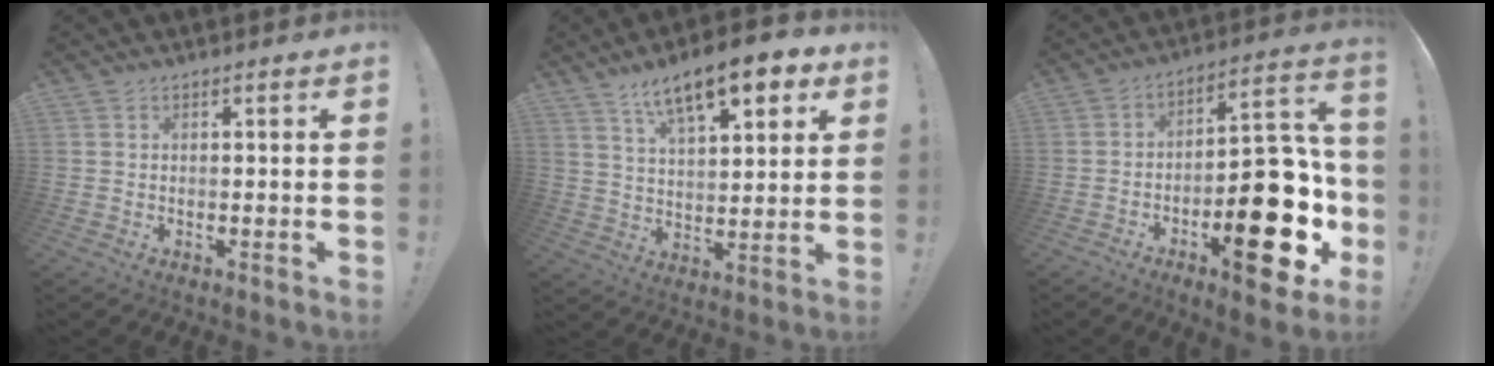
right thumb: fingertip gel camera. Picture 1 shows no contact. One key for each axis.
{"total": 14.2, "fx": 8.7, "fy": 5.2, "fz": 9.9, "tx": -0.150, "ty": -0.048, "tz": 0.145}
{"total": 23.2, "fx": -8.2, "fy": 10.7, "fz": 18.9, "tx": -0.230, "ty": 0.063, "tz": -0.113}